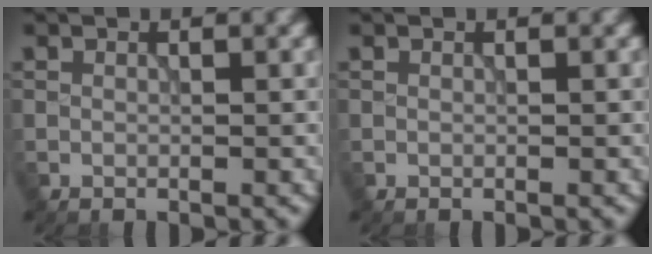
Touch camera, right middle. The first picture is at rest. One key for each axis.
{"total": 0.0}